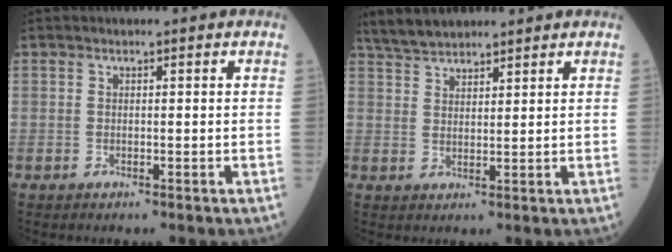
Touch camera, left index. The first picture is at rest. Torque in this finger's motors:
{"motor_torque": [0.11, -0.03, 0.09, 0.03]}